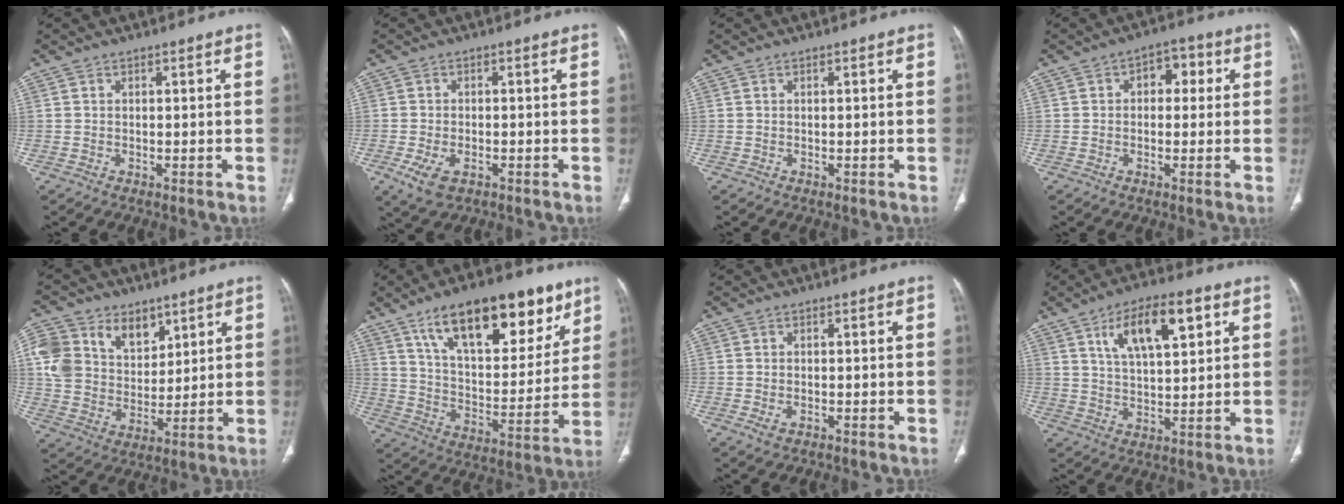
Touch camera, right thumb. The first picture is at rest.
{"total": 5.1, "force": [-2.1, 2.8, 3.7], "torque": [-0.077, 0.001, -0.030]}
{"total": 0.0}
{"total": 5.6, "force": [1.2, 3.7, 4.0], "torque": [-0.023, 0.013, 0.009]}
{"total": 15.7, "force": [6.8, 11.7, 7.9], "torque": [-0.131, -0.014, 0.134]}
{"total": 25.5, "force": [14.9, 10.9, 17.6], "torque": [-0.225, -0.040, 0.246]}
{"total": 1.8, "force": [-0.7, 1.0, 1.3], "torque": [-0.028, 0.004, -0.009]}
{"total": 12.8, "force": [5.5, 5.1, 10.4], "torque": [-0.158, -0.008, 0.094]}